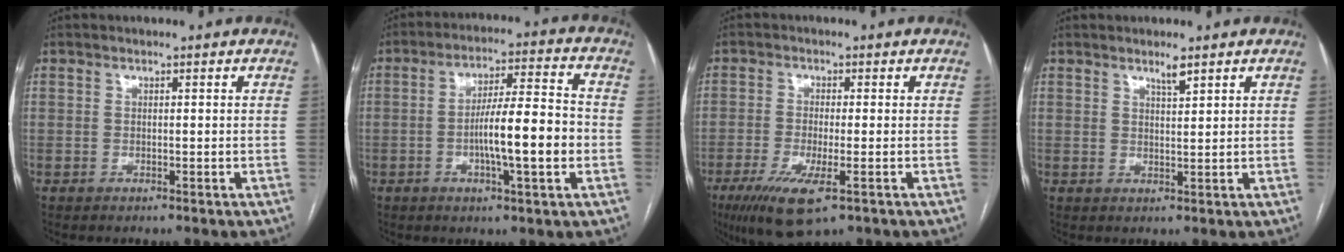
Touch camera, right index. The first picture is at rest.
{"total": 11.1, "force": [-2.1, 1.1, 10.8], "torque": [-0.174, 0.011, -0.035]}
{"total": 8.6, "force": [-4.4, 1.9, 7.2], "torque": [-0.137, -0.024, -0.071]}
{"total": 2.1, "force": [1.6, 0.1, 1.4], "torque": [-0.028, -0.002, 0.030]}